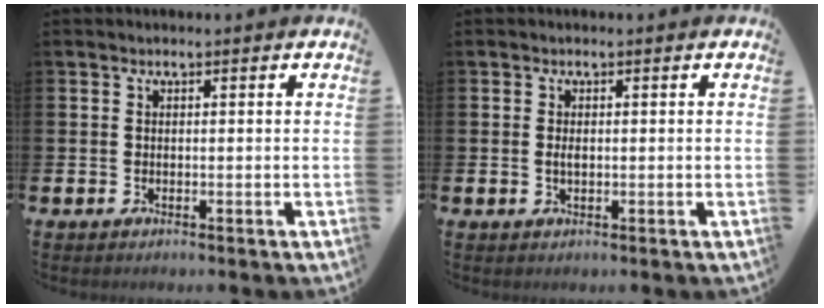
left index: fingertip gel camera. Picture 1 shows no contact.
{"total": 1.0, "force": [0.0, 0.5, 0.8], "torque": [-0.011, 0.001, -0.003]}